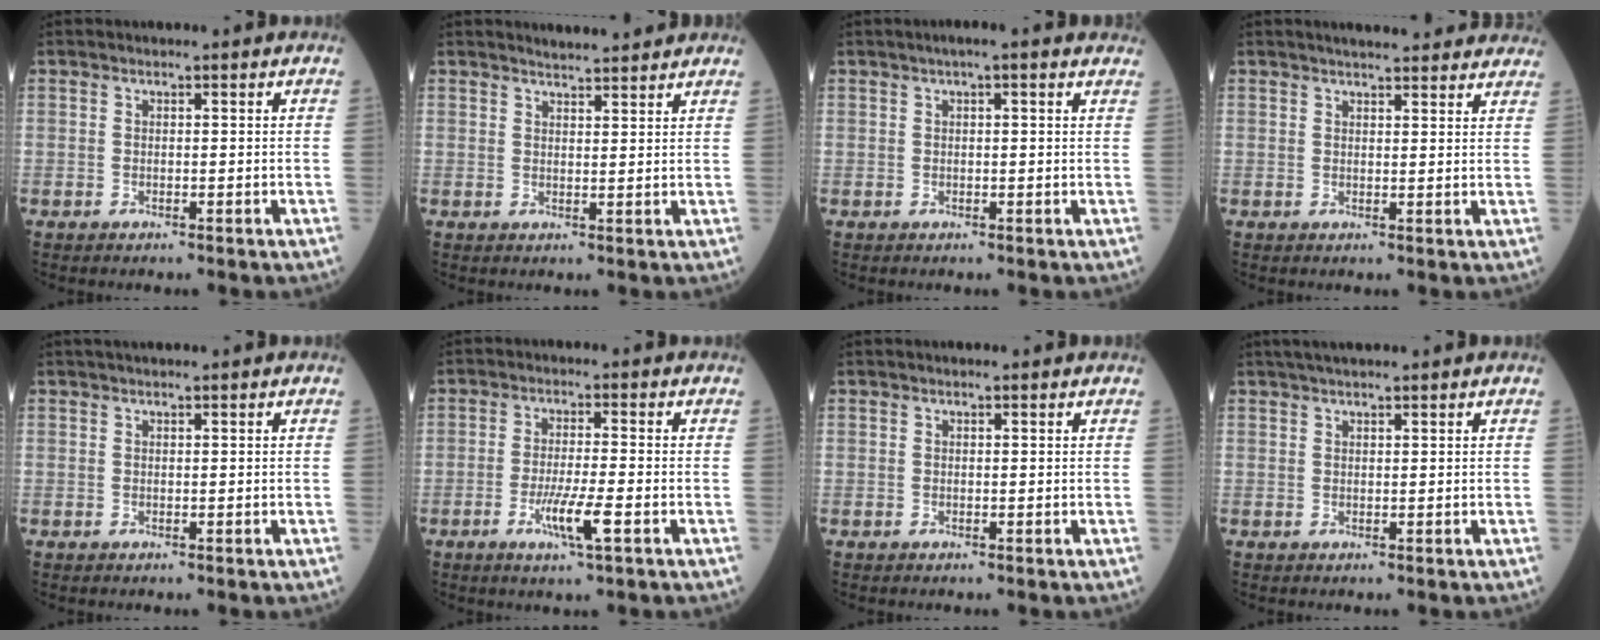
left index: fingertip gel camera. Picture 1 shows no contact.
{"total": 4.9, "force": [4.6, 0.5, 1.6], "torque": [-0.027, 0.014, 0.060]}
{"total": 3.9, "force": [2.6, 0.6, 2.9], "torque": [-0.036, 0.029, 0.030]}
{"total": 12.1, "force": [10.9, 2.3, 4.7], "torque": [-0.045, 0.022, 0.120]}
{"total": 1.9, "force": [1.5, 0.0, 1.0], "torque": [-0.009, 0.023, 0.025]}
{"total": 5.5, "force": [-2.3, 0.0, 5.0], "torque": [-0.097, -0.012, -0.042]}
{"total": 0.7, "force": [0.6, 0.1, 0.3], "torque": [-0.009, 0.013, 0.007]}
{"total": 3.9, "force": [3.2, 0.3, 2.2], "torque": [-0.030, 0.028, 0.055]}